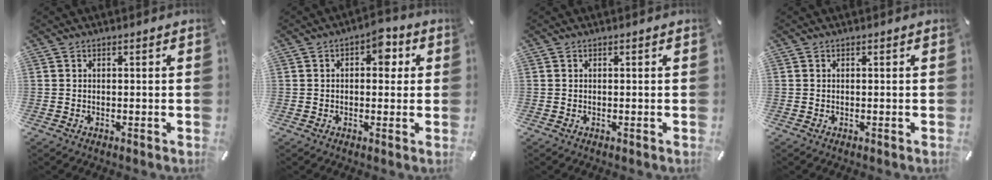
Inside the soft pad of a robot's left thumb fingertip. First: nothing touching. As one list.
[{"total": 5.6, "force": [1.4, 3.5, 4.2], "torque": [-0.039, -0.006, 0.012]}, {"total": 0.0}, {"total": 0.0}]